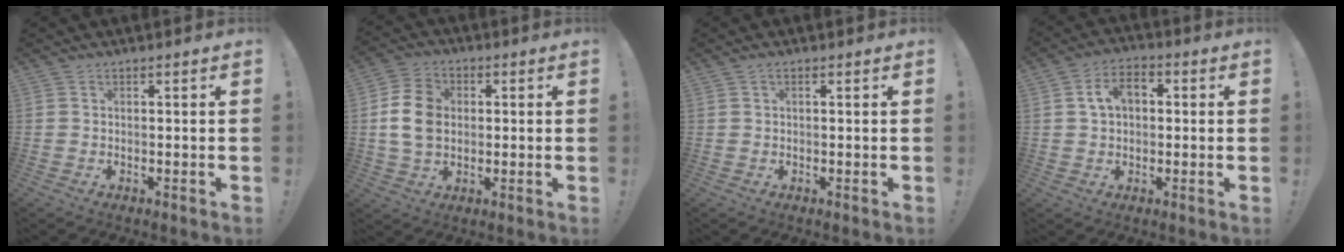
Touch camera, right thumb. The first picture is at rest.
{"total": 11.2, "force": [0.4, 8.6, 7.1], "torque": [-0.123, 0.012, 0.010]}
{"total": 0.9, "force": [0.4, 0.3, 0.7], "torque": [-0.014, 0.001, 0.006]}
{"total": 7.7, "force": [1.6, 5.3, 5.3], "torque": [-0.085, 0.012, 0.028]}